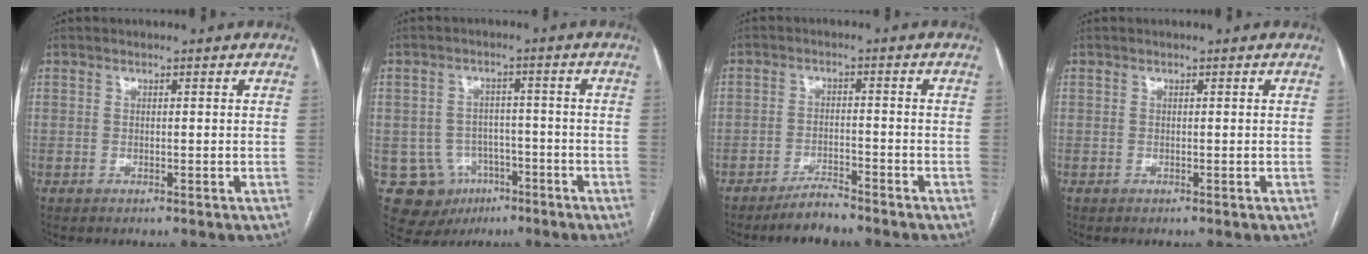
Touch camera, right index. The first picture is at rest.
{"total": 10.2, "force": [-4.1, 9.0, 2.3], "torque": [-0.044, 0.019, -0.046]}
{"total": 4.0, "force": [-3.6, 0.6, 1.5], "torque": [-0.028, -0.005, -0.066]}
{"total": 0.0}